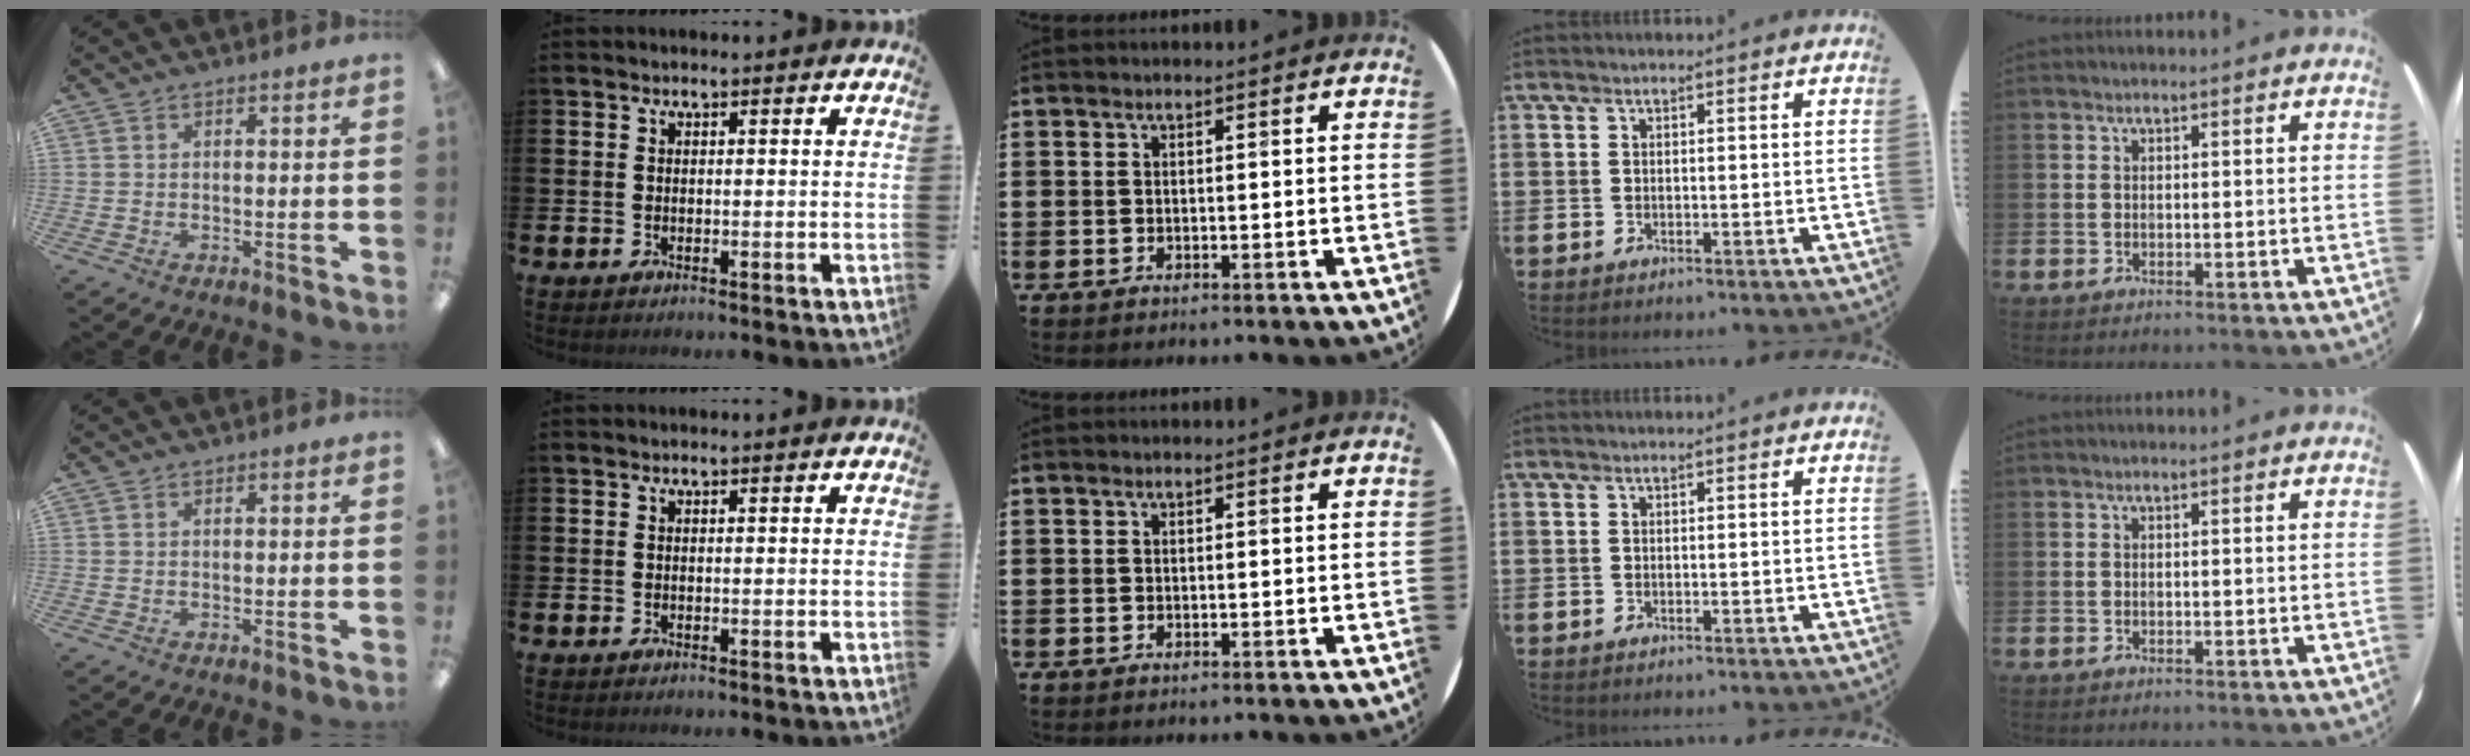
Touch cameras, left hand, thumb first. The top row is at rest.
{}